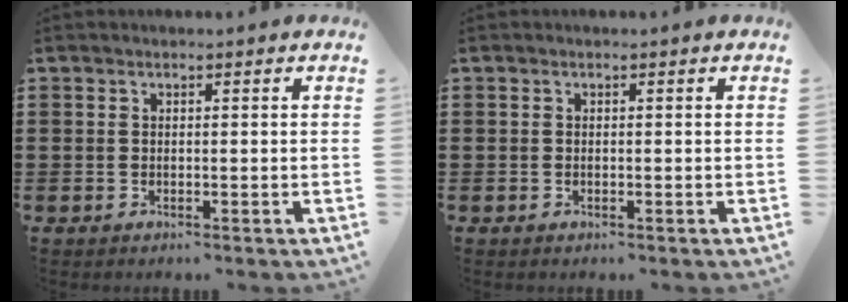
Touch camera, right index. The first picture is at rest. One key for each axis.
{"total": 0.0}